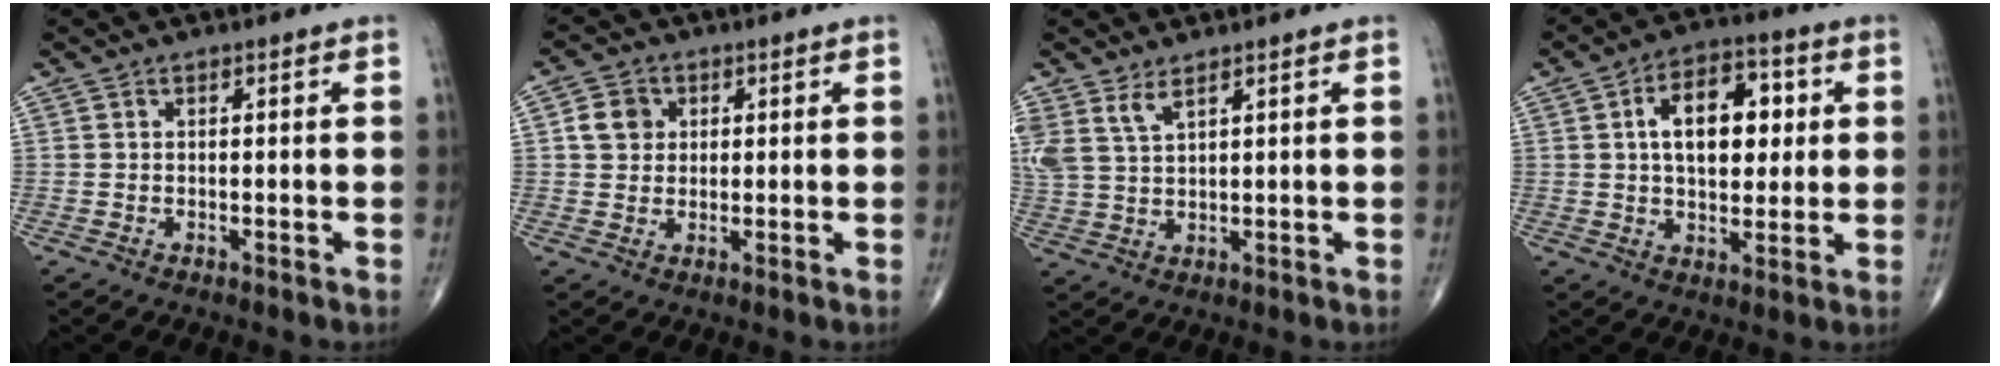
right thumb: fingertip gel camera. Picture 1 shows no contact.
{"total": 4.9, "force": [1.1, 4.3, 2.1], "torque": [-0.020, 0.002, 0.016]}
{"total": 5.3, "force": [3.5, 1.9, 3.4], "torque": [-0.078, -0.011, 0.081]}
{"total": 13.4, "force": [2.6, 7.8, 10.5], "torque": [-0.132, 0.007, 0.039]}